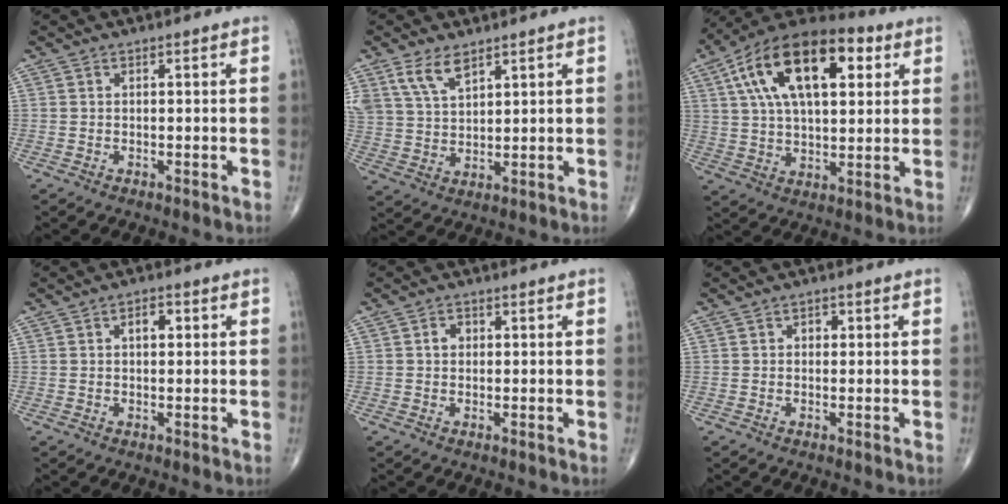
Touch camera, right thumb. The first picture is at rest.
{"total": 6.7, "force": [4.5, 3.0, 4.0], "torque": [-0.071, -0.016, 0.095]}
{"total": 22.3, "force": [7.6, 11.1, 17.8], "torque": [-0.295, 0.012, 0.122]}
{"total": 2.6, "force": [0.7, 1.5, 2.0], "torque": [-0.026, 0.007, 0.008]}
{"total": 1.8, "force": [0.2, 1.5, 1.0], "torque": [-0.009, 0.005, 0.002]}
{"total": 1.5, "force": [0.2, 1.2, 0.9], "torque": [-0.002, 0.004, -0.001]}